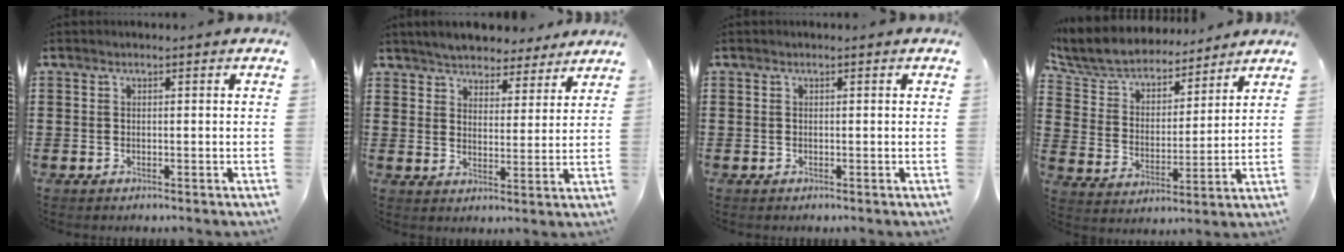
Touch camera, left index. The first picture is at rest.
{"total": 4.9, "force": [4.8, 1.0, 0.2], "torque": [-0.028, -0.019, 0.086]}
{"total": 0.0}
{"total": 6.4, "force": [6.0, 1.8, 1.3], "torque": [-0.061, -0.036, 0.102]}